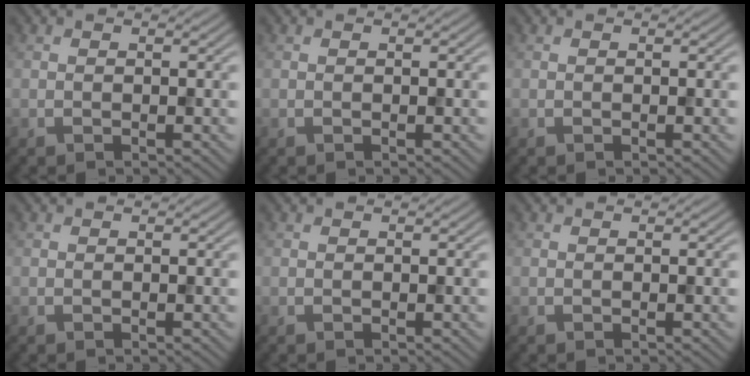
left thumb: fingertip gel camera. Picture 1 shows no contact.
{"total": 0.0}
{"total": 0.0}
{"total": 0.0}
{"total": 0.0}
{"total": 0.0}